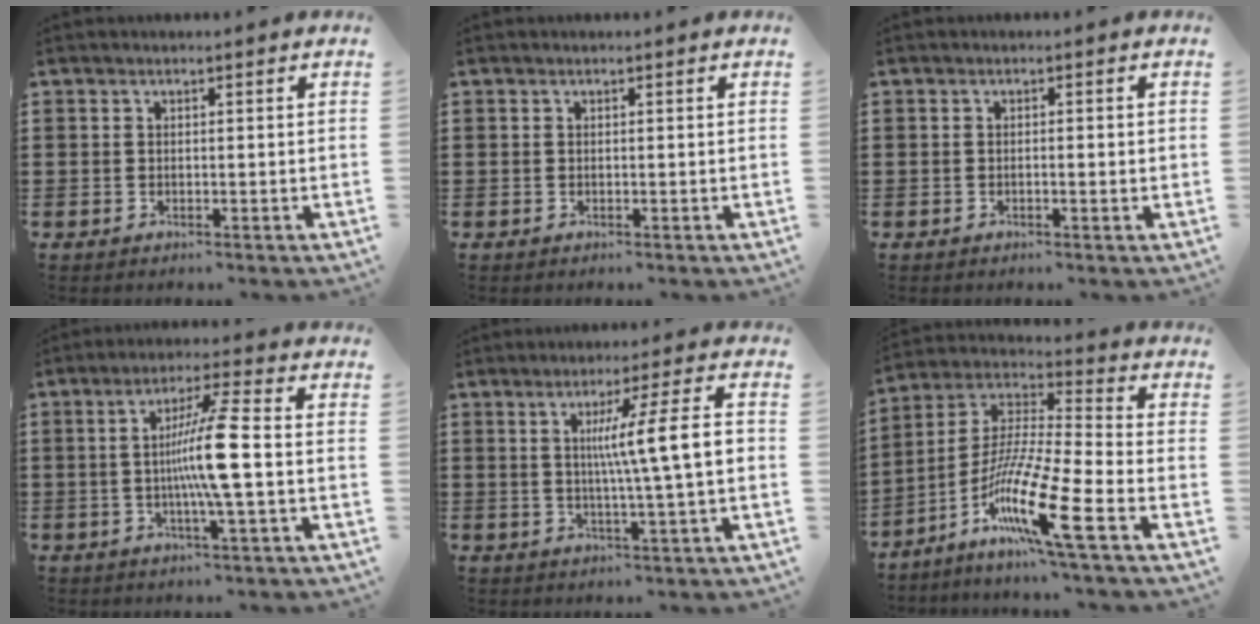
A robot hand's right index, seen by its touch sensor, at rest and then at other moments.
{"total": 0.0}
{"total": 0.9, "force": [-0.3, 0.1, 0.8], "torque": [-0.014, -0.002, -0.005]}
{"total": 9.6, "force": [-0.8, 0.1, 9.6], "torque": [-0.182, -0.008, -0.024]}
{"total": 9.3, "force": [0.7, -0.2, 9.3], "torque": [-0.162, -0.005, 0.003]}
{"total": 13.4, "force": [-7.2, 0.7, 11.3], "torque": [-0.241, -0.020, -0.145]}